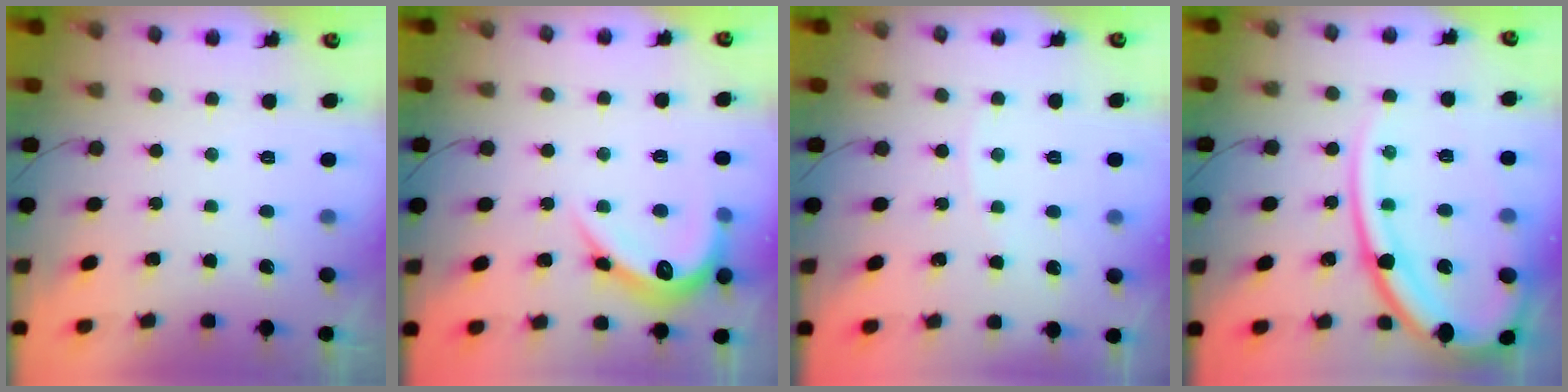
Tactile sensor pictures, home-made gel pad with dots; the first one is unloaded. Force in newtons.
{"total": 14.0, "press": 14.0, "slide": 0.6}
{"total": 1.6, "press": 1.6, "slide": 0.2}
{"total": 19.4, "press": 19.3, "slide": 2.0}